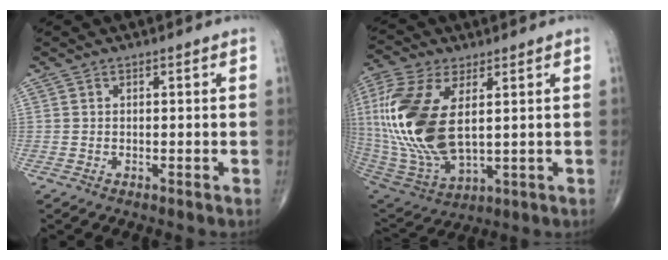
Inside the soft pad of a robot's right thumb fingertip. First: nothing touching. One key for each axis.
{"total": 22.3, "fx": 3.4, "fy": 11.2, "fz": 19.0, "tx": -0.431, "ty": -0.023, "tz": 0.071}